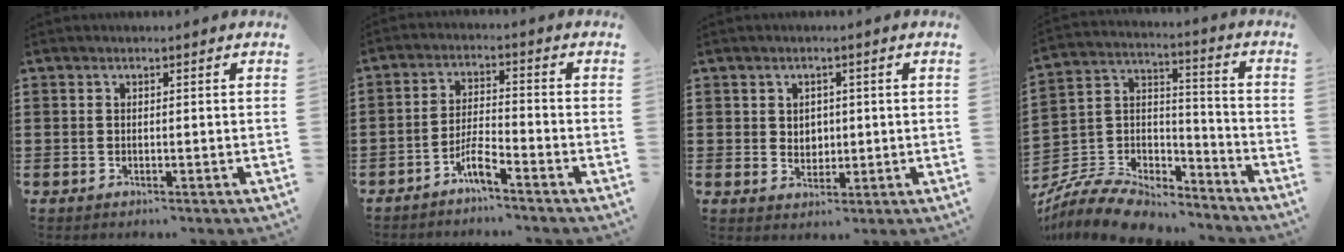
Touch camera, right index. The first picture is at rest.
{"total": 4.2, "force": [-3.3, 0.4, 2.6], "torque": [-0.062, 0.000, -0.066]}
{"total": 2.3, "force": [0.6, 2.1, 0.9], "torque": [-0.015, 0.007, 0.008]}
{"total": 9.4, "force": [-8.6, 3.0, 2.4], "torque": [-0.063, 0.016, -0.173]}